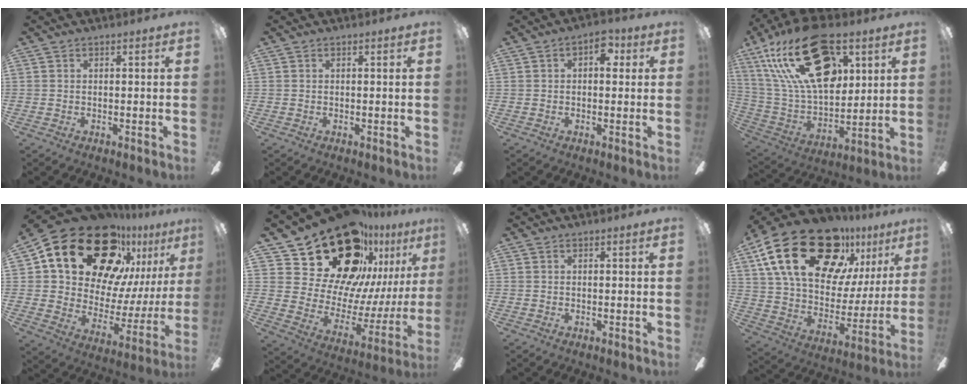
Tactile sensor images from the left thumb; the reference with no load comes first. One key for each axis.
{"total": 0.0}
{"total": 5.5, "fx": 1.5, "fy": 3.2, "fz": 4.2, "tx": -0.041, "ty": 0.000, "tz": 0.019}
{"total": 28.9, "fx": 13.5, "fy": 15.6, "fz": 20.2, "tx": -0.380, "ty": -0.060, "tz": 0.237}
{"total": 27.5, "fx": 17.8, "fy": 15.4, "fz": 14.2, "tx": -0.229, "ty": -0.110, "tz": 0.333}
{"total": 29.7, "fx": 20.2, "fy": 15.8, "fz": 15.1, "tx": -0.251, "ty": -0.141, "tz": 0.387}
{"total": 0.0}
{"total": 29.4, "fx": 16.4, "fy": 15.9, "fz": 18.5, "tx": -0.327, "ty": -0.097, "tz": 0.304}